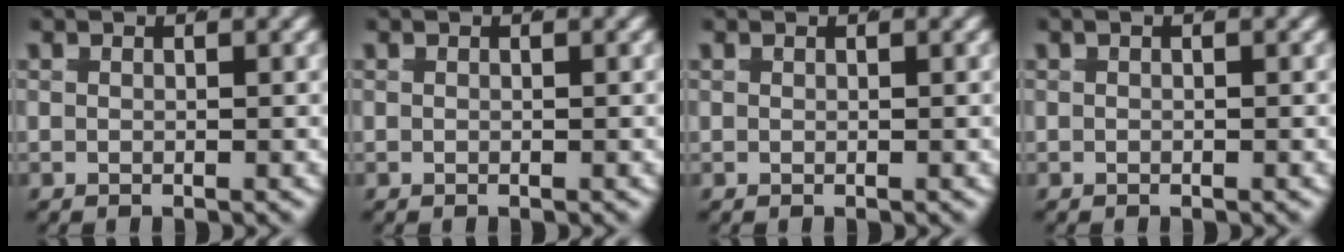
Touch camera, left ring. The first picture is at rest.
{"total": 0.0}
{"total": 0.0}
{"total": 0.6, "force": [0.1, 0.3, 0.5], "torque": [-0.007, 0.007, -0.004]}